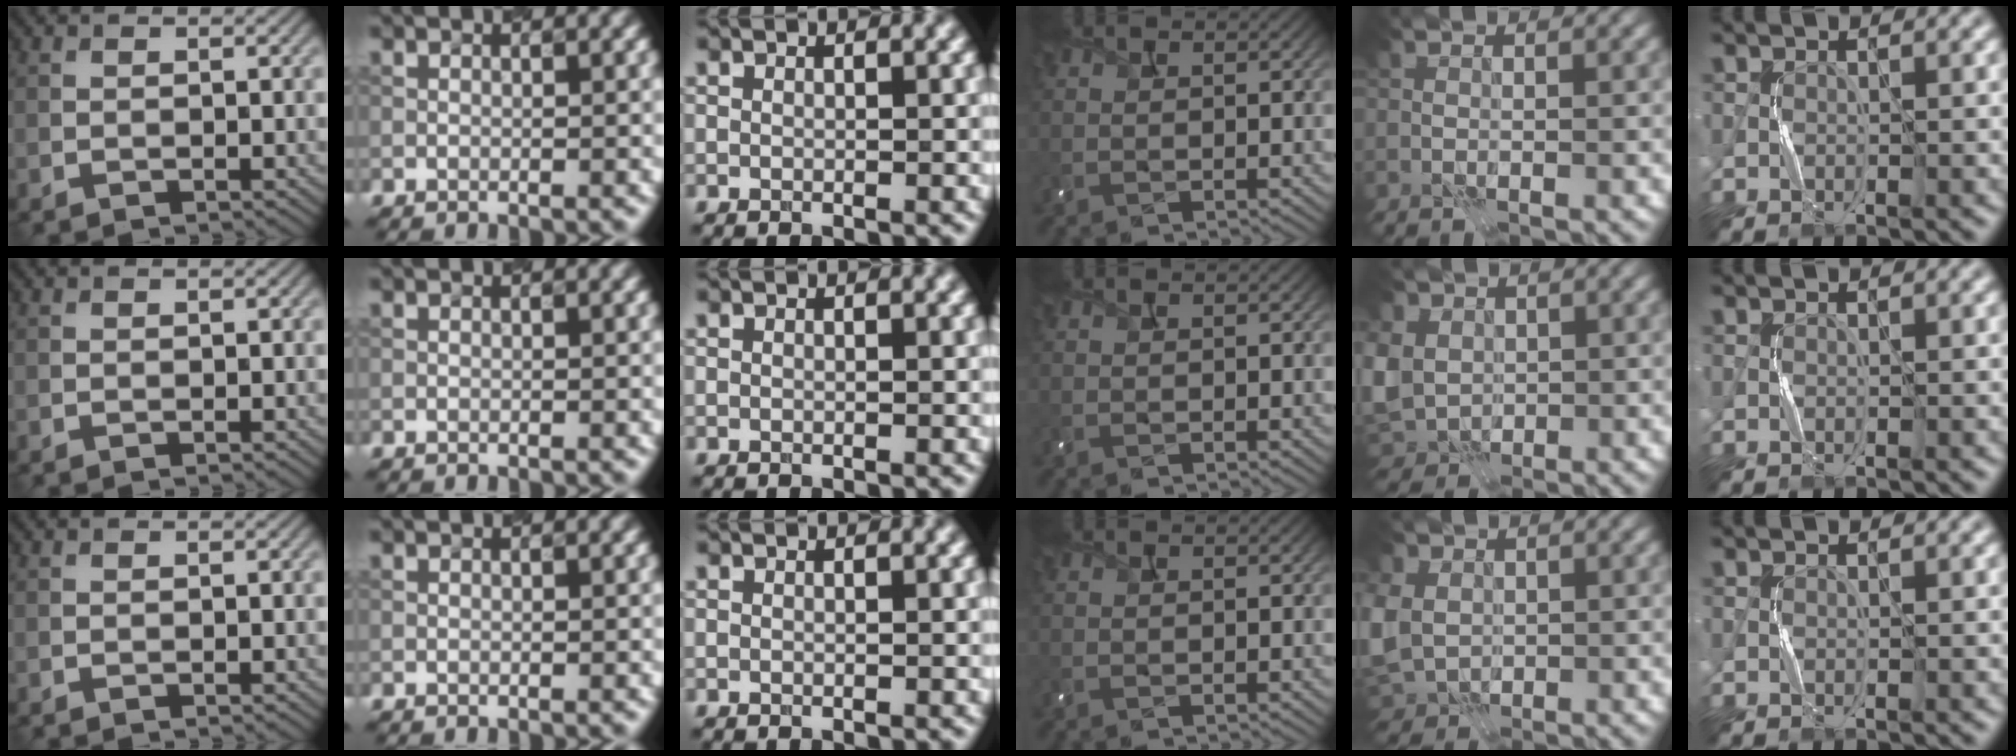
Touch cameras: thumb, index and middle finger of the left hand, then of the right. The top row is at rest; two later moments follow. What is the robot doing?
{"motion": "press", "object": "camera"}